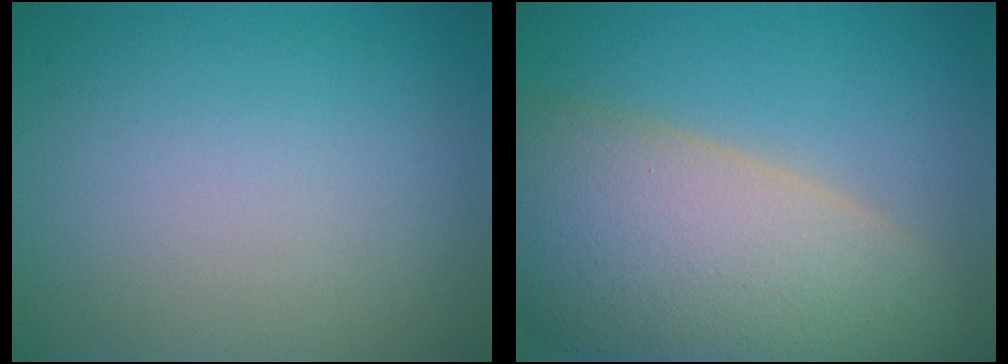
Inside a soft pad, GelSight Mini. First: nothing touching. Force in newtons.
{"total": 13.8, "press": 13.7, "slide": 1.2}